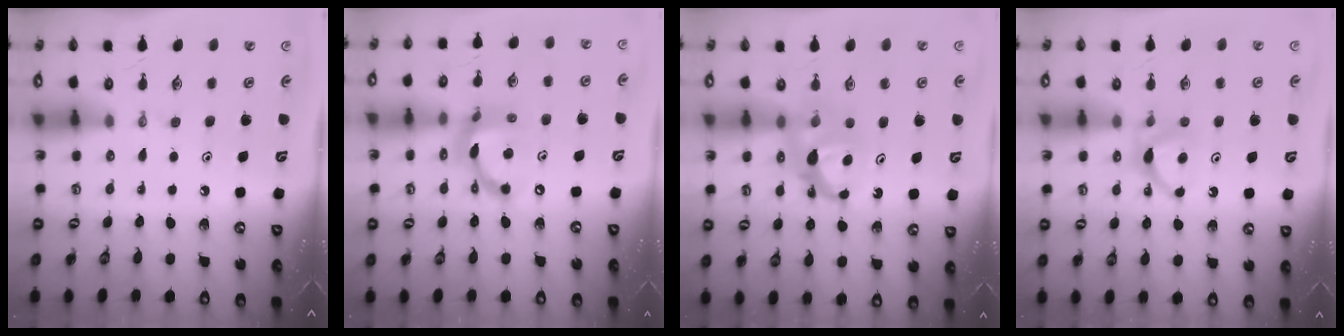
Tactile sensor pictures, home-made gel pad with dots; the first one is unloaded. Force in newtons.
{"total": 13.0, "press": 13.0, "slide": 0.4}
{"total": 7.1, "press": 7.0, "slide": 0.3}
{"total": 5.9, "press": 5.8, "slide": 0.8}